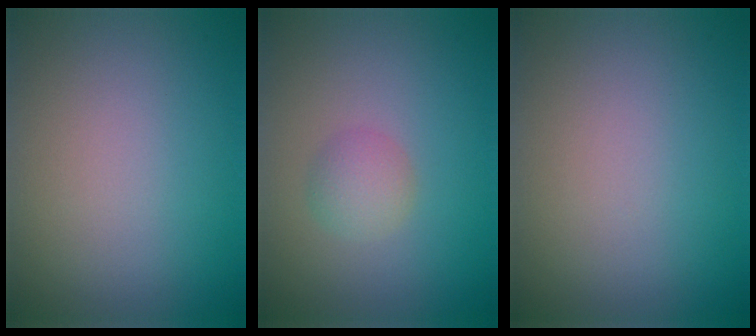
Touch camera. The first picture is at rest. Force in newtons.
{"total": 1.7, "press": 1.7, "slide": 0.1}
{"total": 0.0}